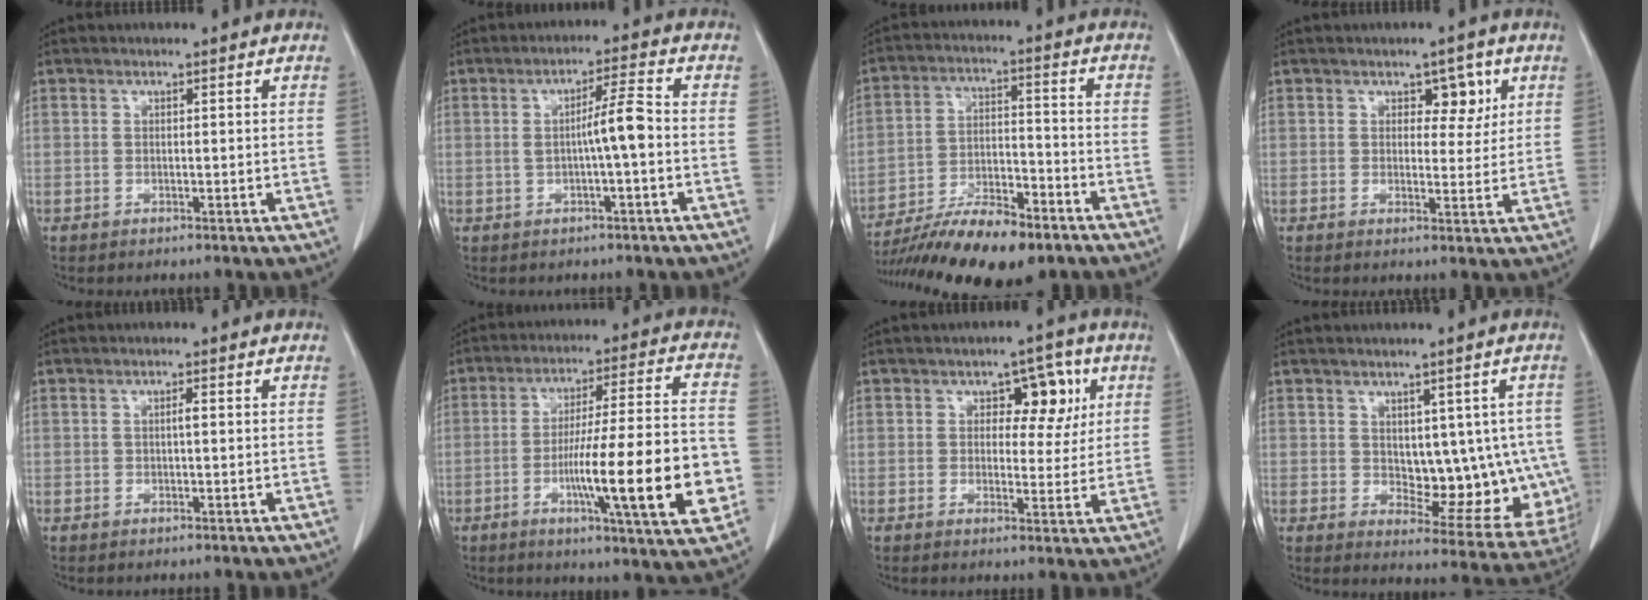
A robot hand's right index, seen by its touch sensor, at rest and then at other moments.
{"total": 5.0, "force": [-0.5, -0.1, 5.0], "torque": [-0.081, 0.008, -0.009]}
{"total": 15.1, "force": [-11.6, 3.7, 9.0], "torque": [-0.158, -0.007, -0.199]}
{"total": 3.8, "force": [1.7, 2.2, 2.6], "torque": [-0.024, 0.003, 0.024]}
{"total": 0.7, "force": [0.0, 0.0, 0.7], "torque": [-0.013, 0.001, 0.001]}
{"total": 19.3, "force": [-5.0, 1.1, 18.6], "torque": [-0.263, -0.001, -0.072]}
{"total": 6.3, "force": [2.2, 3.6, 4.7], "torque": [-0.047, 0.014, 0.029]}
{"total": 11.9, "force": [0.7, 6.4, 10.0], "torque": [-0.104, 0.006, 0.029]}